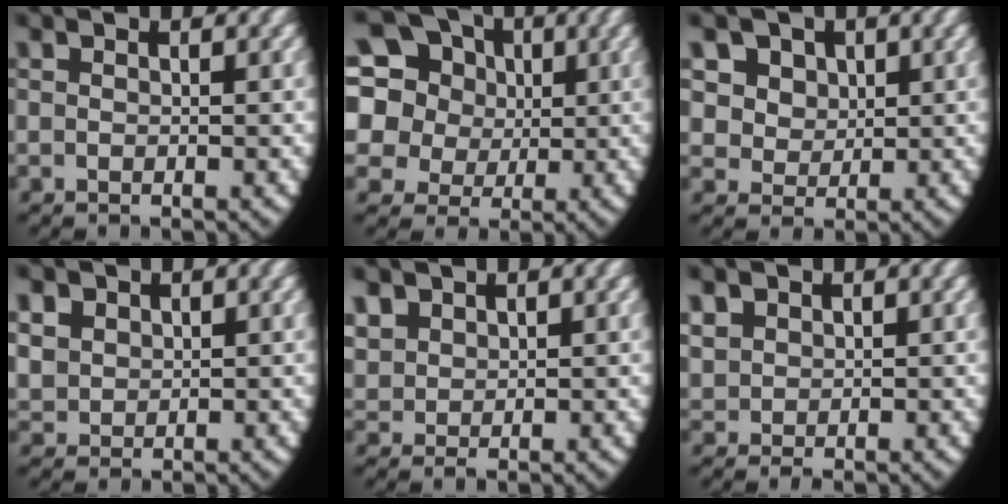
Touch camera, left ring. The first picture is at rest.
{"total": 16.6, "force": [4.3, 14.1, 7.5], "torque": [-0.180, -0.014, 0.056]}
{"total": 9.0, "force": [2.2, 7.9, 3.6], "torque": [-0.111, -0.012, 0.033]}
{"total": 3.5, "force": [1.2, 3.0, 1.4], "torque": [-0.045, -0.008, 0.034]}
{"total": 2.5, "force": [1.4, 1.9, 1.0], "torque": [-0.032, -0.008, 0.038]}
{"total": 2.5, "force": [1.1, 2.0, 1.0], "torque": [-0.037, -0.009, 0.031]}